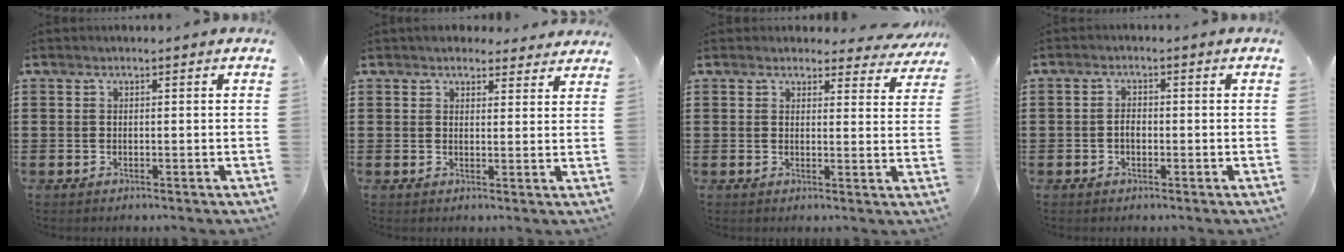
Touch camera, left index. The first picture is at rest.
{"total": 3.2, "force": [3.0, 1.2, 0.3], "torque": [-0.008, -0.006, 0.055]}
{"total": 3.2, "force": [2.9, 1.0, 0.8], "torque": [-0.019, -0.009, 0.050]}
{"total": 1.8, "force": [-0.5, 1.0, 1.5], "torque": [-0.028, 0.004, -0.011]}